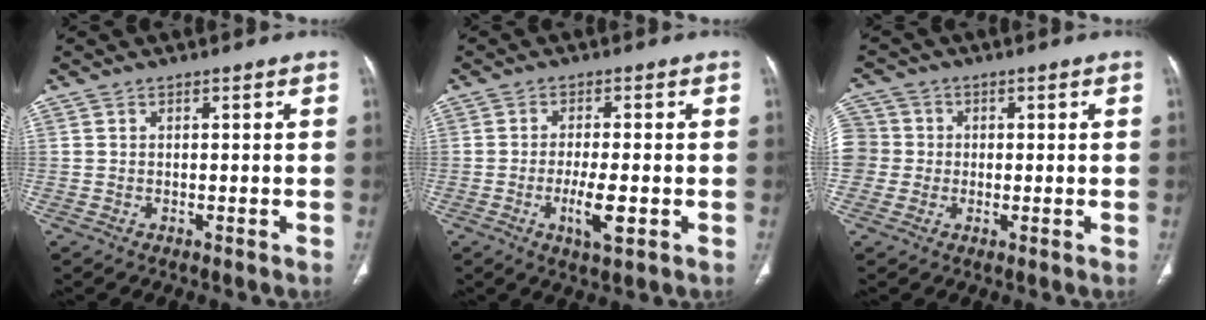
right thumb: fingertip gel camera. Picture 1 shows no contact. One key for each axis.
{"total": 5.9, "fx": -1.7, "fy": 1.5, "fz": 5.4, "tx": -0.102, "ty": -0.009, "tz": -0.029}
{"total": 10.4, "fx": 0.2, "fy": 9.8, "fz": 3.2, "tx": -0.085, "ty": 0.032, "tz": 0.009}